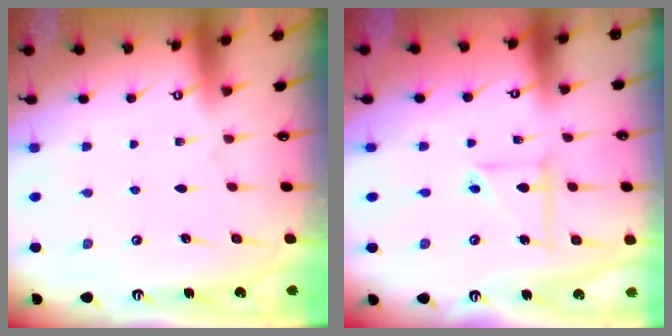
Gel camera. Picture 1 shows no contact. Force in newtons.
{"total": 6.3, "press": 6.3, "slide": 0.5}